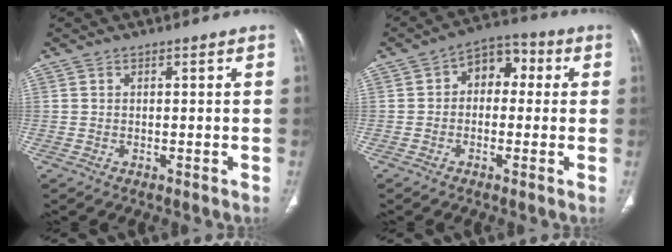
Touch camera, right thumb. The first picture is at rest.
{"total": 7.8, "force": [1.0, 5.5, 5.4], "torque": [-0.040, 0.028, 0.001]}